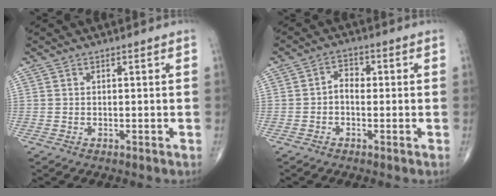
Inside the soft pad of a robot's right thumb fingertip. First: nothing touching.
{"total": 3.0, "force": [-0.4, 2.1, 2.1], "torque": [-0.019, 0.015, -0.017]}